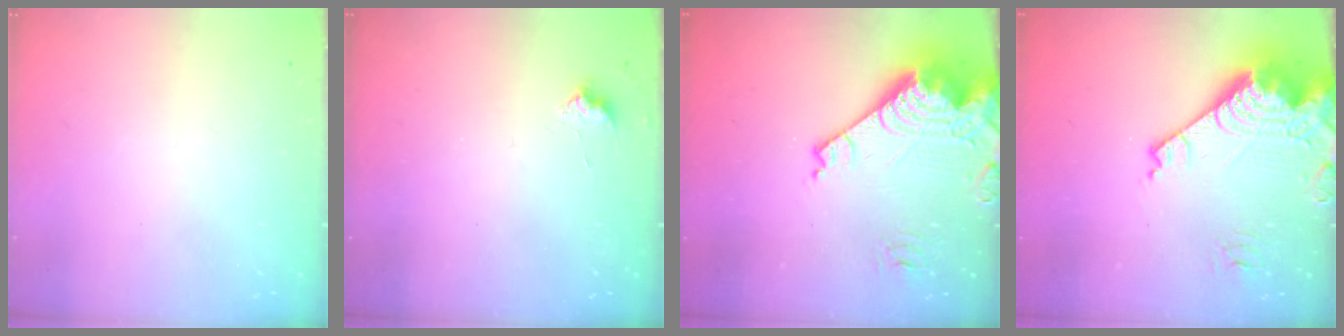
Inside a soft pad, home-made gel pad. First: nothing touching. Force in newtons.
{"total": 4.4, "press": 4.4, "slide": 0.7}
{"total": 15.7, "press": 15.7, "slide": 1.4}
{"total": 15.7, "press": 15.7, "slide": 1.4}